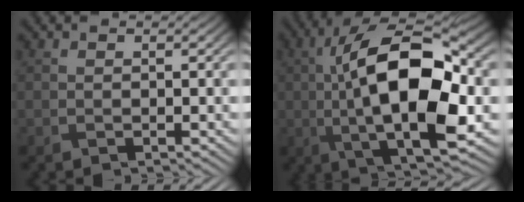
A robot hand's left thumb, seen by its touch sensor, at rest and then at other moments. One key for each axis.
{"total": 17.5, "fx": -1.0, "fy": 7.2, "fz": 15.9, "tx": -0.286, "ty": 0.025, "tz": -0.024}